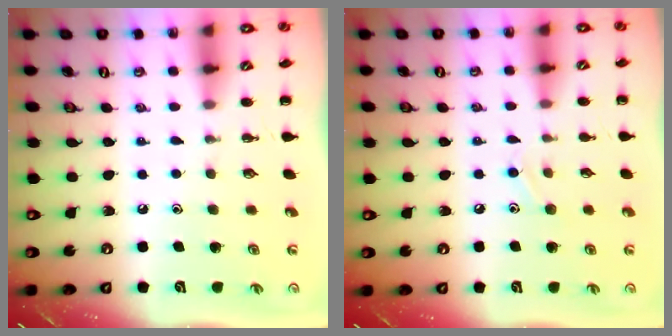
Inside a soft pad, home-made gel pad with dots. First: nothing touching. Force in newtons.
{"total": 6.8, "press": 6.5, "slide": 2.0}